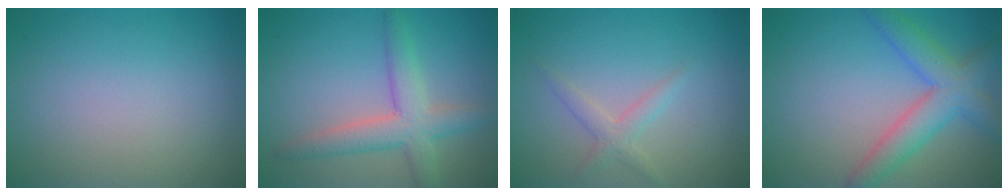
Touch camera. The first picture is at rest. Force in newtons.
{"total": 4.6, "press": 4.6, "slide": 0.2}
{"total": 1.8, "press": 1.8, "slide": 0.1}
{"total": 5.4, "press": 5.4, "slide": 0.2}